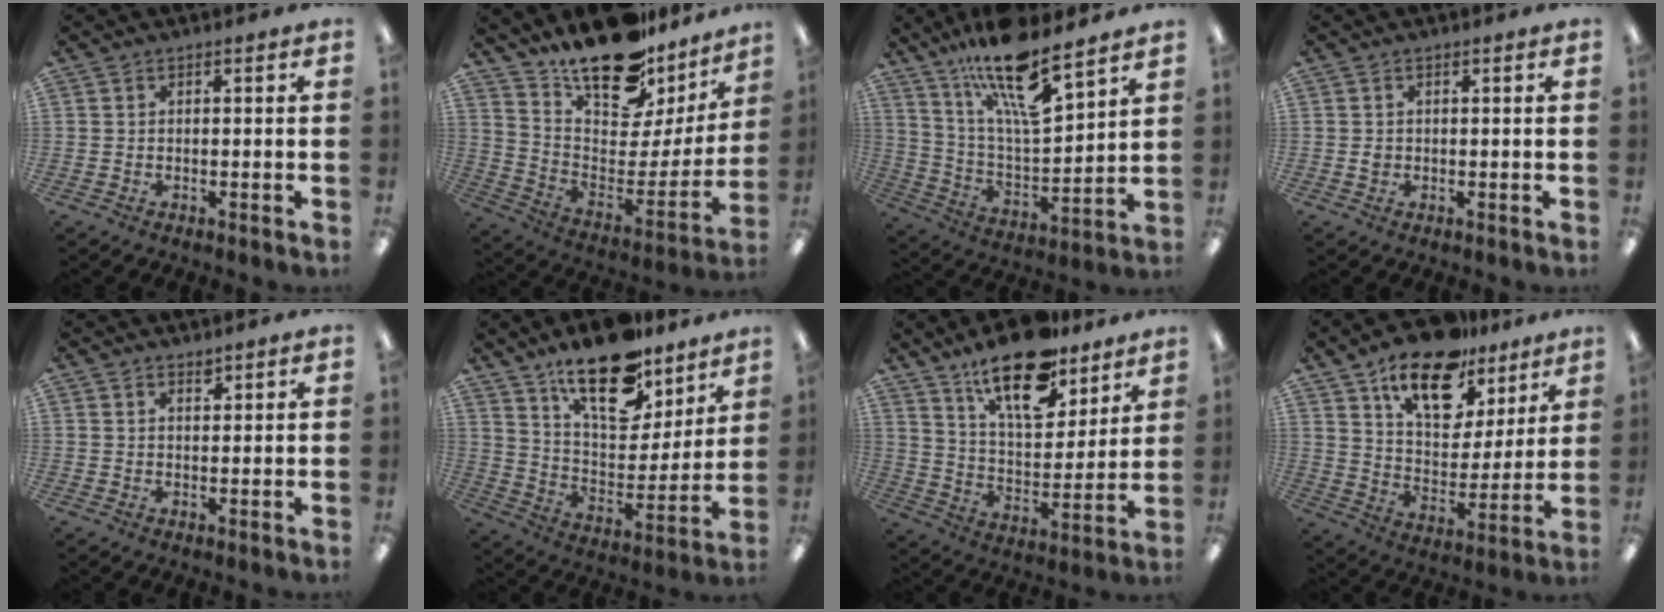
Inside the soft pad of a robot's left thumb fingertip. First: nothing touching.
{"total": 20.9, "force": [17.2, 7.9, 8.7], "torque": [-0.129, -0.133, 0.299]}
{"total": 18.0, "force": [13.4, 4.6, 11.0], "torque": [-0.197, -0.083, 0.226]}
{"total": 1.2, "force": [0.0, 1.0, 0.6], "torque": [-0.003, 0.002, -0.004]}
{"total": 1.4, "force": [1.3, 0.4, 0.3], "torque": [0.002, -0.005, 0.024]}
{"total": 20.8, "force": [15.2, 9.0, 10.9], "torque": [-0.176, -0.096, 0.263]}
{"total": 19.7, "force": [14.3, 8.0, 10.9], "torque": [-0.178, -0.082, 0.244]}
{"total": 18.9, "force": [13.0, 9.7, 9.7], "torque": [-0.159, -0.071, 0.227]}